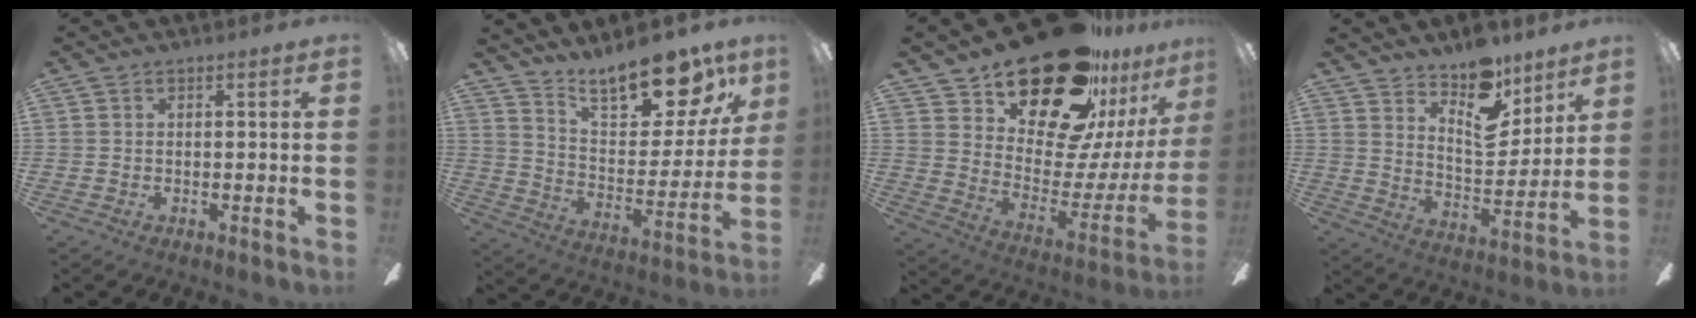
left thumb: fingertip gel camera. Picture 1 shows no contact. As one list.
[{"total": 19.8, "force": [15.9, 7.0, 9.5], "torque": [-0.146, -0.112, 0.271]}, {"total": 27.4, "force": [20.7, 12.2, 13.2], "torque": [-0.192, -0.144, 0.368]}, {"total": 13.3, "force": [10.3, 6.1, 5.9], "torque": [-0.086, -0.070, 0.187]}]